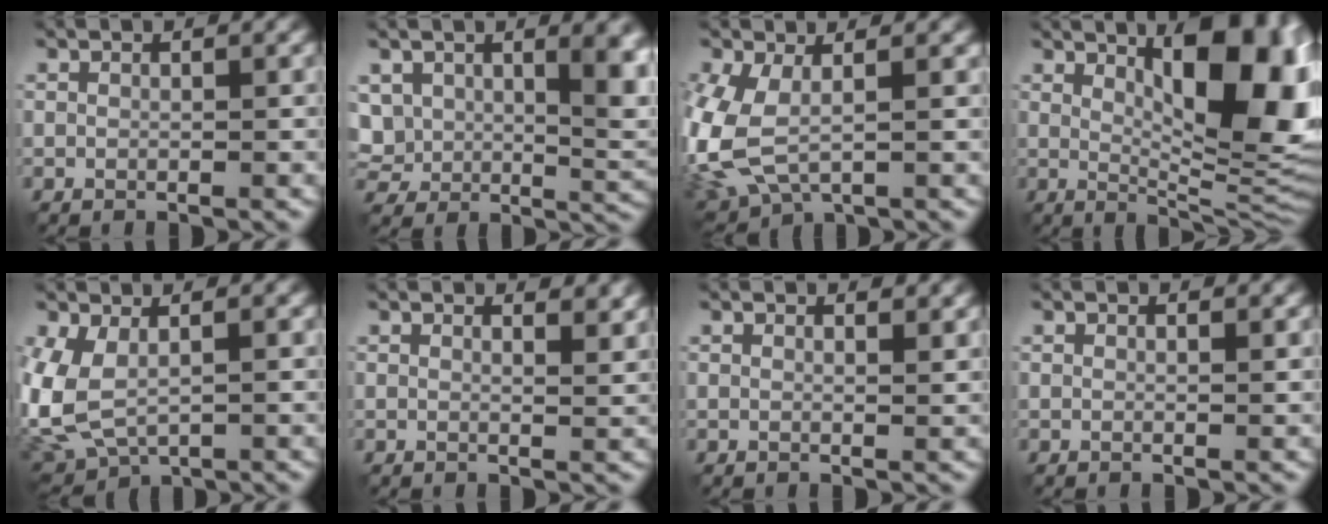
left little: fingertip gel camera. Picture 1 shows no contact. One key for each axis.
{"total": 9.6, "fx": 2.8, "fy": 6.1, "fz": 6.9, "tx": -0.140, "ty": -0.018, "tz": 0.059}
{"total": 7.6, "fx": -0.8, "fy": 4.5, "fz": 6.1, "tx": -0.170, "ty": -0.015, "tz": -0.016}
{"total": 13.5, "fx": 4.1, "fy": 4.4, "fz": 12.1, "tx": -0.148, "ty": -0.001, "tz": 0.064}
{"total": 6.0, "fx": 0.6, "fy": 3.6, "fz": 4.8, "tx": -0.127, "ty": -0.004, "tz": 0.010}
{"total": 2.7, "fx": 2.1, "fy": 0.9, "fz": 1.5, "tx": -0.010, "ty": 0.001, "tz": 0.018}
{"total": 1.5, "fx": 1.2, "fy": 0.4, "fz": 0.8, "tx": -0.010, "ty": -0.002, "tz": 0.011}
{"total": 0.8, "fx": 0.7, "fy": 0.2, "fz": 0.4, "tx": -0.009, "ty": -0.002, "tz": 0.006}